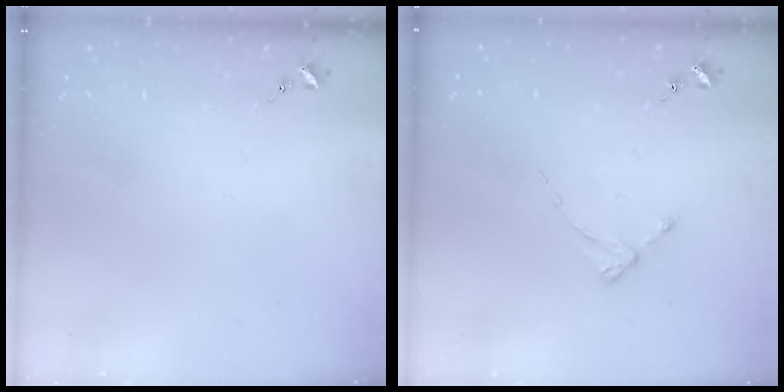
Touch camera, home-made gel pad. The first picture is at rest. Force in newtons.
{"total": 2.1, "press": 2.0, "slide": 0.4}